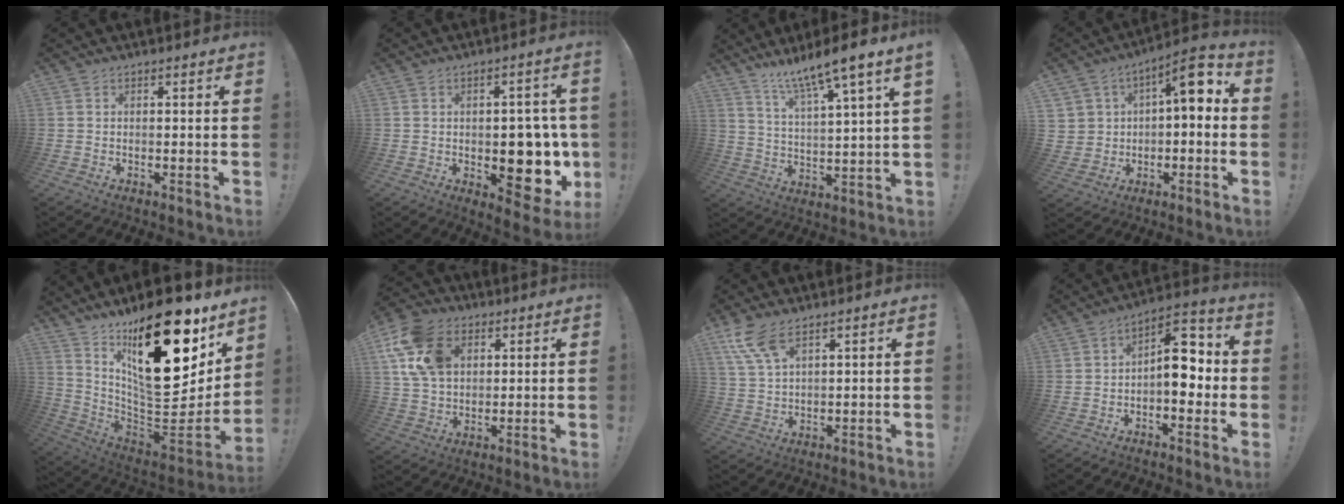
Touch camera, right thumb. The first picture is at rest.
{"total": 12.9, "force": [-1.8, 8.4, 9.6], "torque": [-0.097, 0.003, -0.020]}
{"total": 10.8, "force": [8.6, -0.1, 6.6], "torque": [-0.117, -0.064, 0.134]}
{"total": 9.6, "force": [2.6, 6.7, 6.4], "torque": [-0.082, -0.009, 0.047]}
{"total": 29.2, "force": [11.3, 13.0, 23.7], "torque": [-0.350, -0.088, 0.205]}
{"total": 16.1, "force": [5.9, 11.8, 9.3], "torque": [-0.167, -0.011, 0.117]}
{"total": 8.6, "force": [5.8, 3.0, 5.6], "torque": [-0.120, -0.024, 0.110]}
{"total": 11.5, "force": [-1.3, 7.0, 9.0], "torque": [-0.116, 0.014, -0.022]}